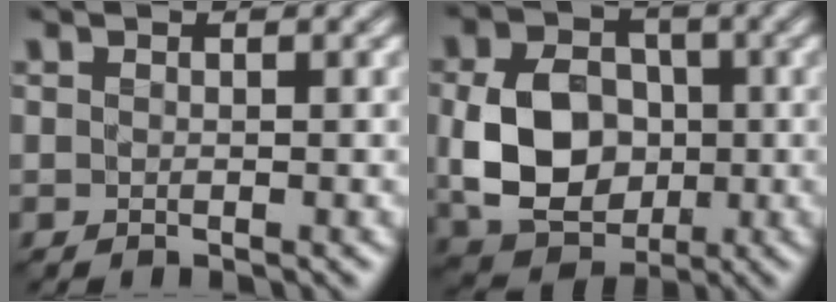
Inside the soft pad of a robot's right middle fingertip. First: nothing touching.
{"total": 8.2, "force": [-0.6, 6.3, 5.3], "torque": [-0.110, -0.002, -0.012]}